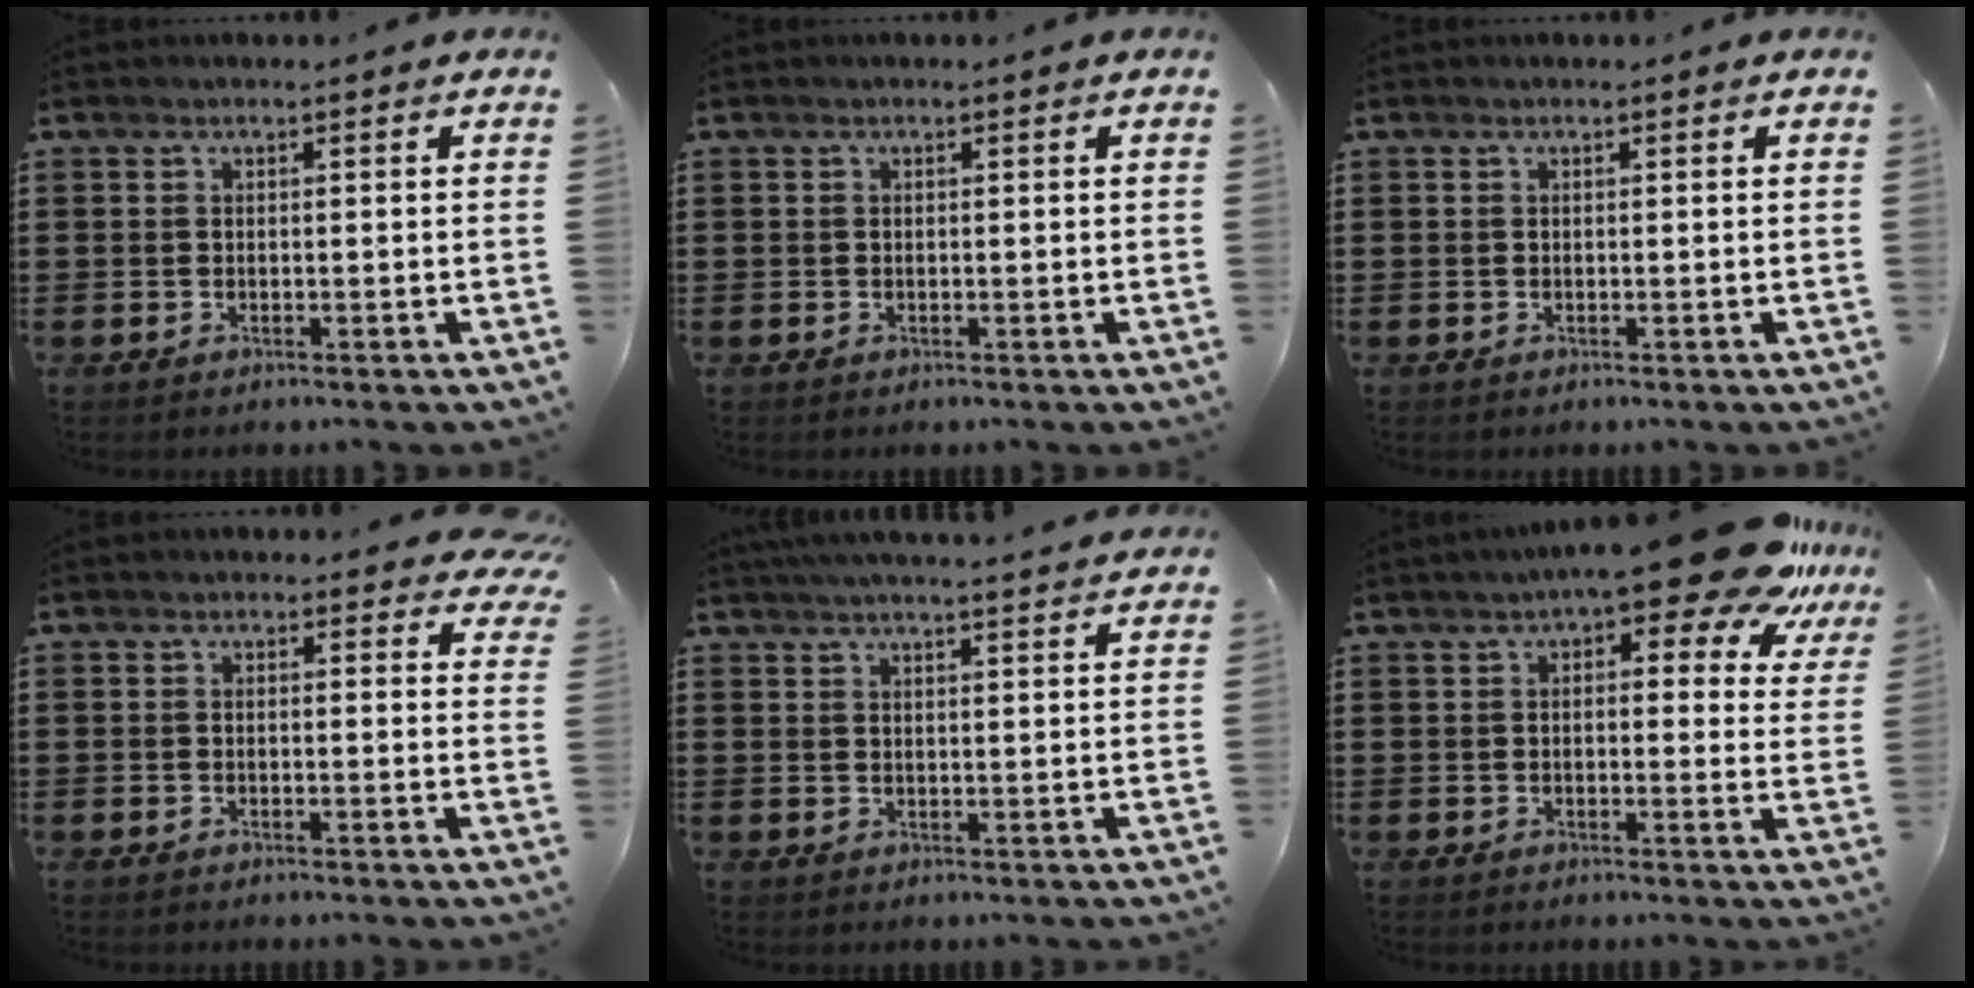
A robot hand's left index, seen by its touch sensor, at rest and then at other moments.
{"total": 0.0}
{"total": 0.0}
{"total": 2.0, "force": [1.8, 0.6, 0.7], "torque": [-0.003, -0.004, 0.031]}
{"total": 3.4, "force": [3.3, -0.5, 0.7], "torque": [-0.024, -0.012, 0.058]}
{"total": 10.9, "force": [7.8, 2.0, 7.3], "torque": [-0.106, -0.034, 0.130]}